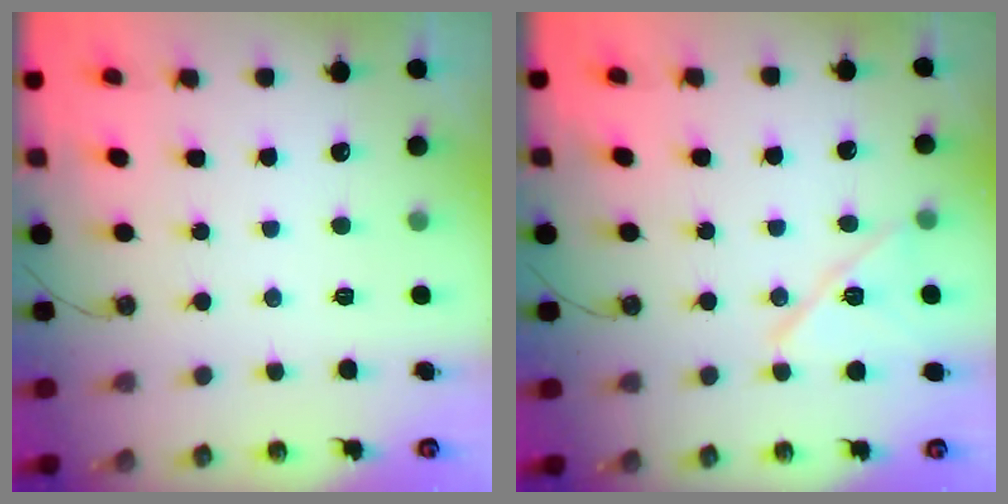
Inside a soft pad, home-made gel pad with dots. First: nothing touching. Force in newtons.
{"total": 12.7, "press": 9.2, "slide": 8.8}